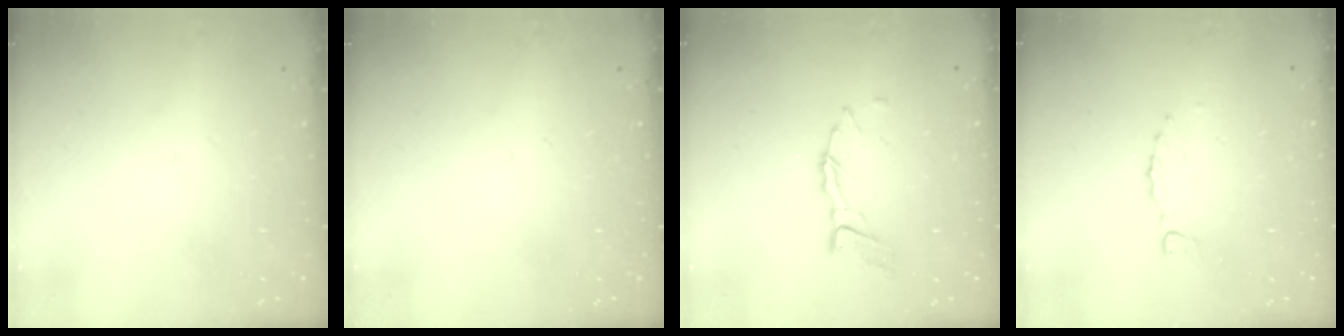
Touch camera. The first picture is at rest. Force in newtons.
{"total": 0.0}
{"total": 7.7, "press": 7.7, "slide": 0.7}
{"total": 0.0}